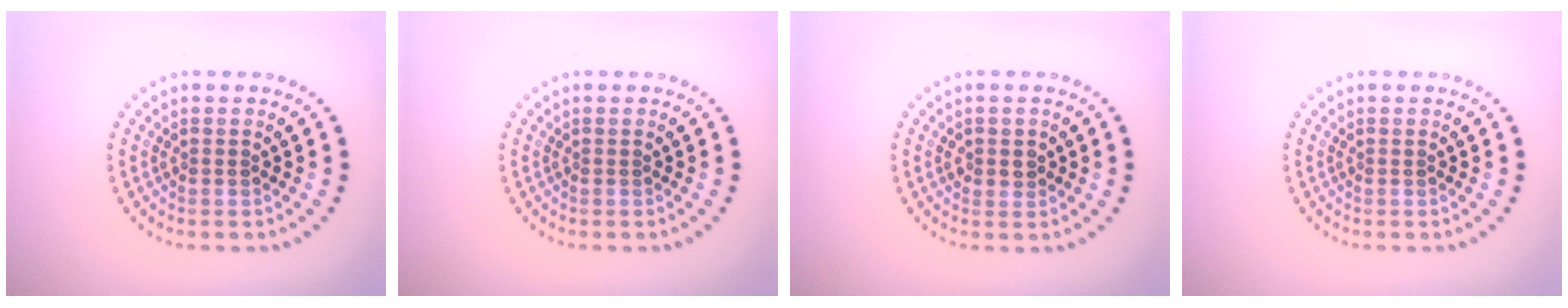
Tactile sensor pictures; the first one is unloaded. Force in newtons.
{"total": 0.0}
{"total": 1.5, "press": 1.4, "slide": 0.6}
{"total": 0.0}